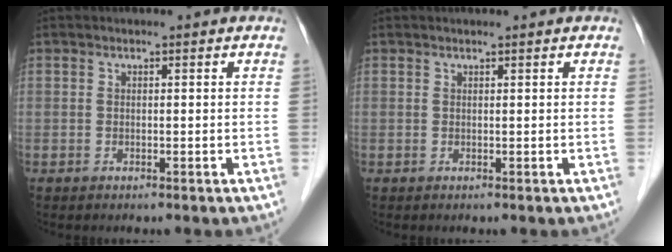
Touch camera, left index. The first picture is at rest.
{"total": 0.7, "force": [0.7, 0.0, 0.3], "torque": [-0.006, 0.007, 0.012]}